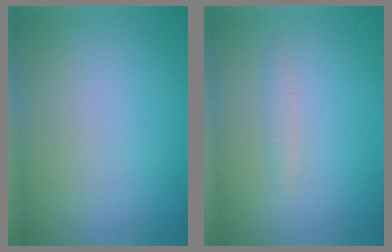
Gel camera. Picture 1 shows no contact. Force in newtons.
{"total": 0.9, "press": 0.9, "slide": 0.0}